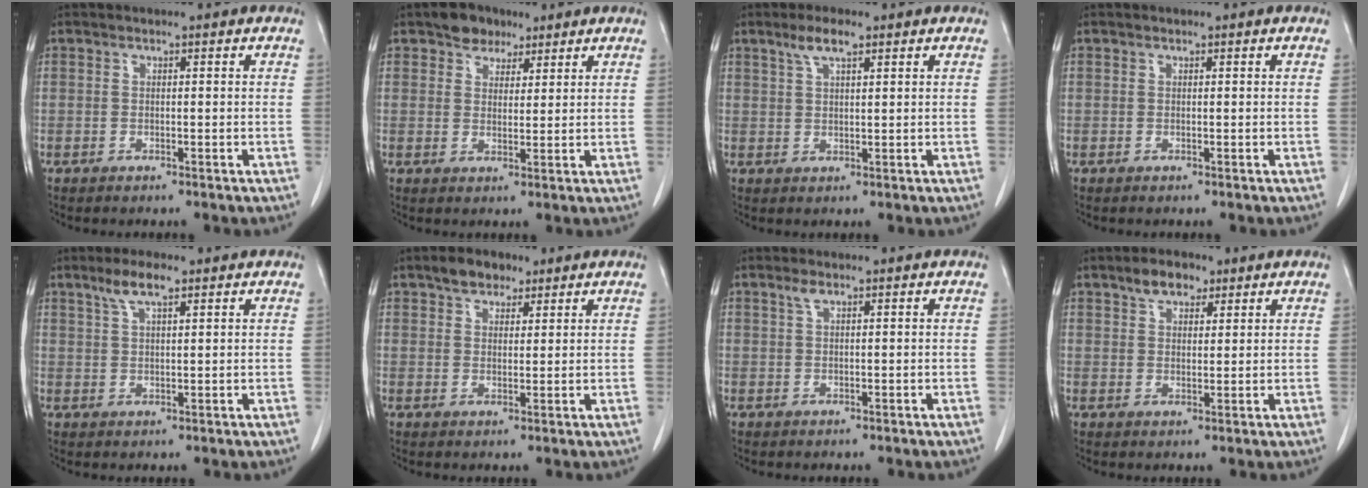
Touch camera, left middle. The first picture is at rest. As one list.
[{"total": 4.5, "force": [3.1, 2.9, 1.4], "torque": [-0.025, 0.010, 0.054]}, {"total": 3.8, "force": [2.4, 0.8, 2.7], "torque": [-0.060, 0.007, 0.048]}, {"total": 0.0}, {"total": 4.4, "force": [2.9, 0.9, 3.2], "torque": [-0.069, 0.007, 0.056]}, {"total": 4.4, "force": [3.0, 2.6, 1.9], "torque": [-0.033, 0.011, 0.053]}, {"total": 1.2, "force": [0.8, 0.4, 0.9], "torque": [-0.020, 0.006, 0.016]}, {"total": 4.5, "force": [3.0, 2.4, 2.4], "torque": [-0.043, 0.011, 0.053]}]